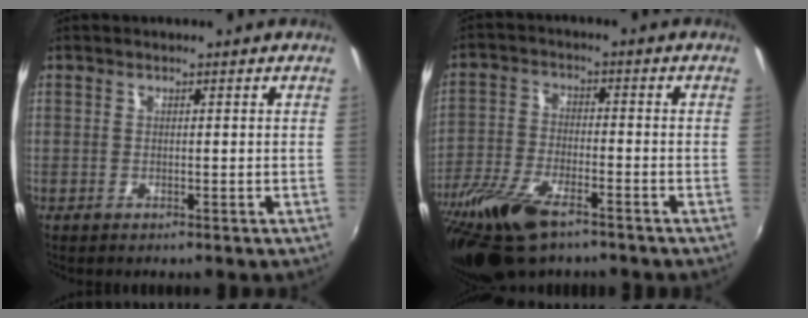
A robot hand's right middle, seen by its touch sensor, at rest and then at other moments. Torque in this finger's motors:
{"motor_torque": [1.12, -1.03, 0.56, 0.21]}